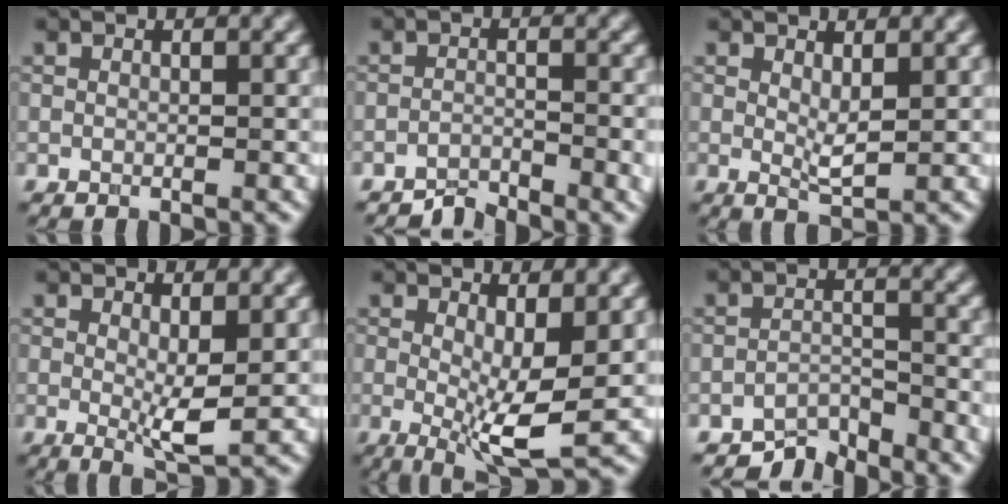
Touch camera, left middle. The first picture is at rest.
{"total": 2.7, "force": [-2.3, 0.6, 1.2], "torque": [-0.018, 0.000, -0.046]}
{"total": 1.8, "force": [0.8, 0.5, 1.6], "torque": [-0.032, -0.007, 0.018]}
{"total": 3.2, "force": [0.3, 0.7, 3.1], "torque": [-0.054, -0.012, 0.008]}
{"total": 5.9, "force": [-0.1, 1.5, 5.8], "torque": [-0.094, -0.018, 0.002]}
{"total": 3.0, "force": [-2.9, 0.7, 0.7], "torque": [-0.004, 0.006, -0.056]}